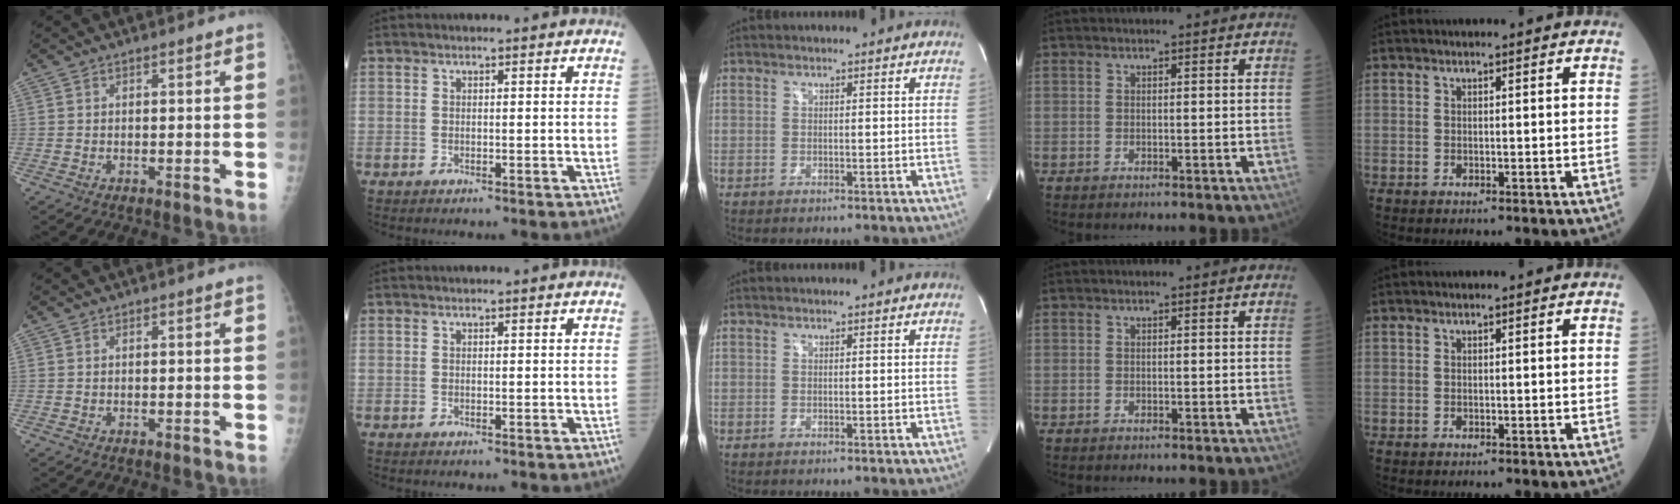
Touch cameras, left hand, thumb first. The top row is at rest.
{}